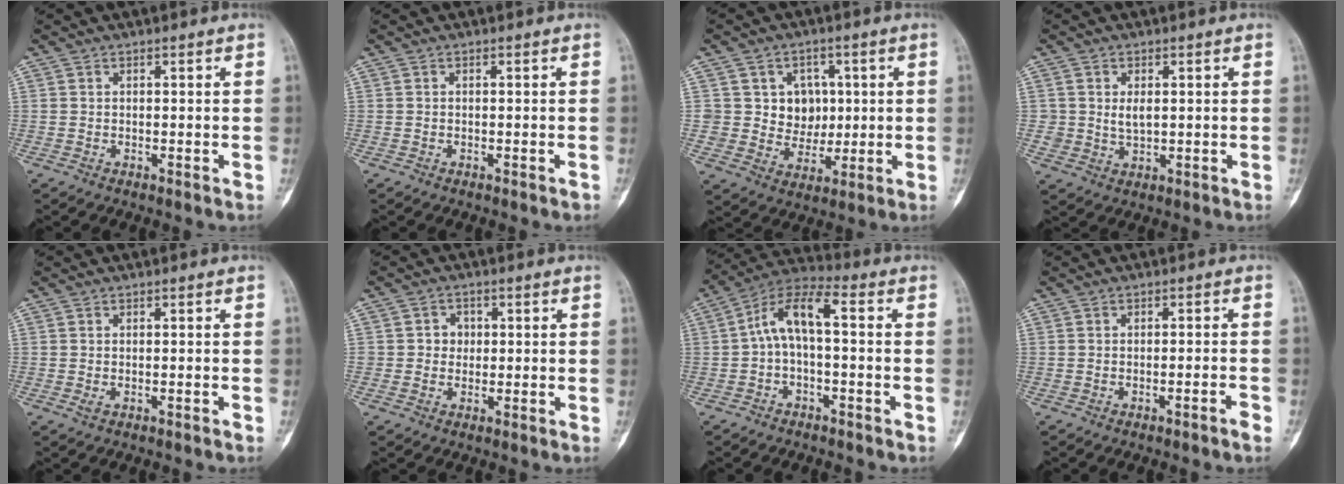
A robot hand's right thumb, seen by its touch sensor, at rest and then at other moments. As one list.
[{"total": 0.5, "force": [-0.4, 0.1, 0.3], "torque": [-0.008, 0.002, -0.004]}, {"total": 8.4, "force": [1.7, 7.7, 2.7], "torque": [0.009, 0.000, 0.033]}, {"total": 3.4, "force": [0.7, 2.4, 2.4], "torque": [-0.031, -0.007, 0.018]}, {"total": 1.0, "force": [-0.4, 0.3, 0.8], "torque": [-0.019, 0.007, -0.003]}, {"total": 3.1, "force": [0.2, 2.9, 1.1], "torque": [0.007, 0.008, -0.001]}, {"total": 8.7, "force": [-0.3, 3.6, 7.9], "torque": [-0.149, 0.047, -0.015]}, {"total": 2.1, "force": [-1.4, -0.1, 1.6], "torque": [-0.034, 0.010, -0.019]}]